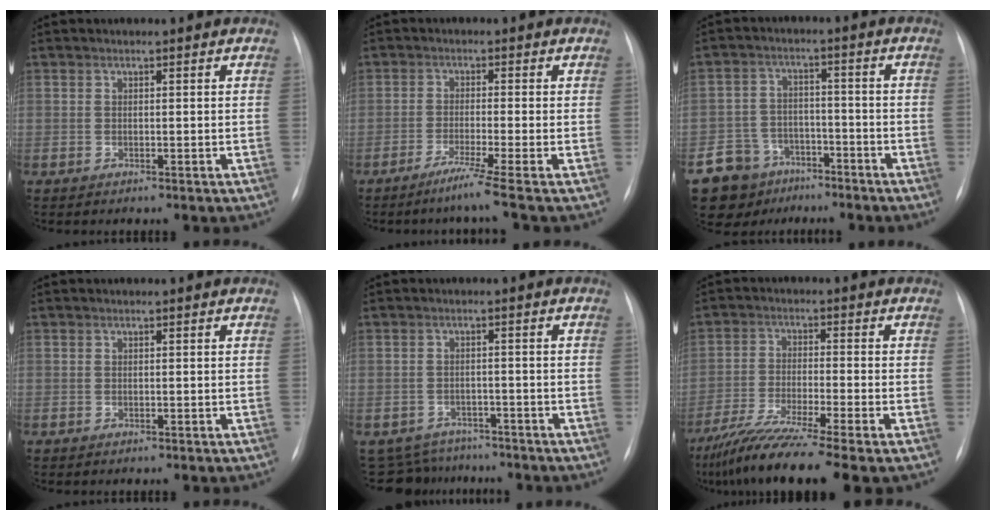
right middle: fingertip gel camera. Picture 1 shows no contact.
{"total": 5.2, "force": [-3.5, -1.8, 3.3], "torque": [-0.064, -0.020, -0.071]}
{"total": 9.5, "force": [-6.2, 7.1, 1.1], "torque": [-0.031, 0.022, -0.099]}
{"total": 0.0}
{"total": 7.5, "force": [-6.7, 3.3, -0.3], "torque": [0.003, 0.019, -0.088]}
{"total": 12.7, "force": [-9.5, -0.4, 8.4], "torque": [-0.156, -0.043, -0.162]}